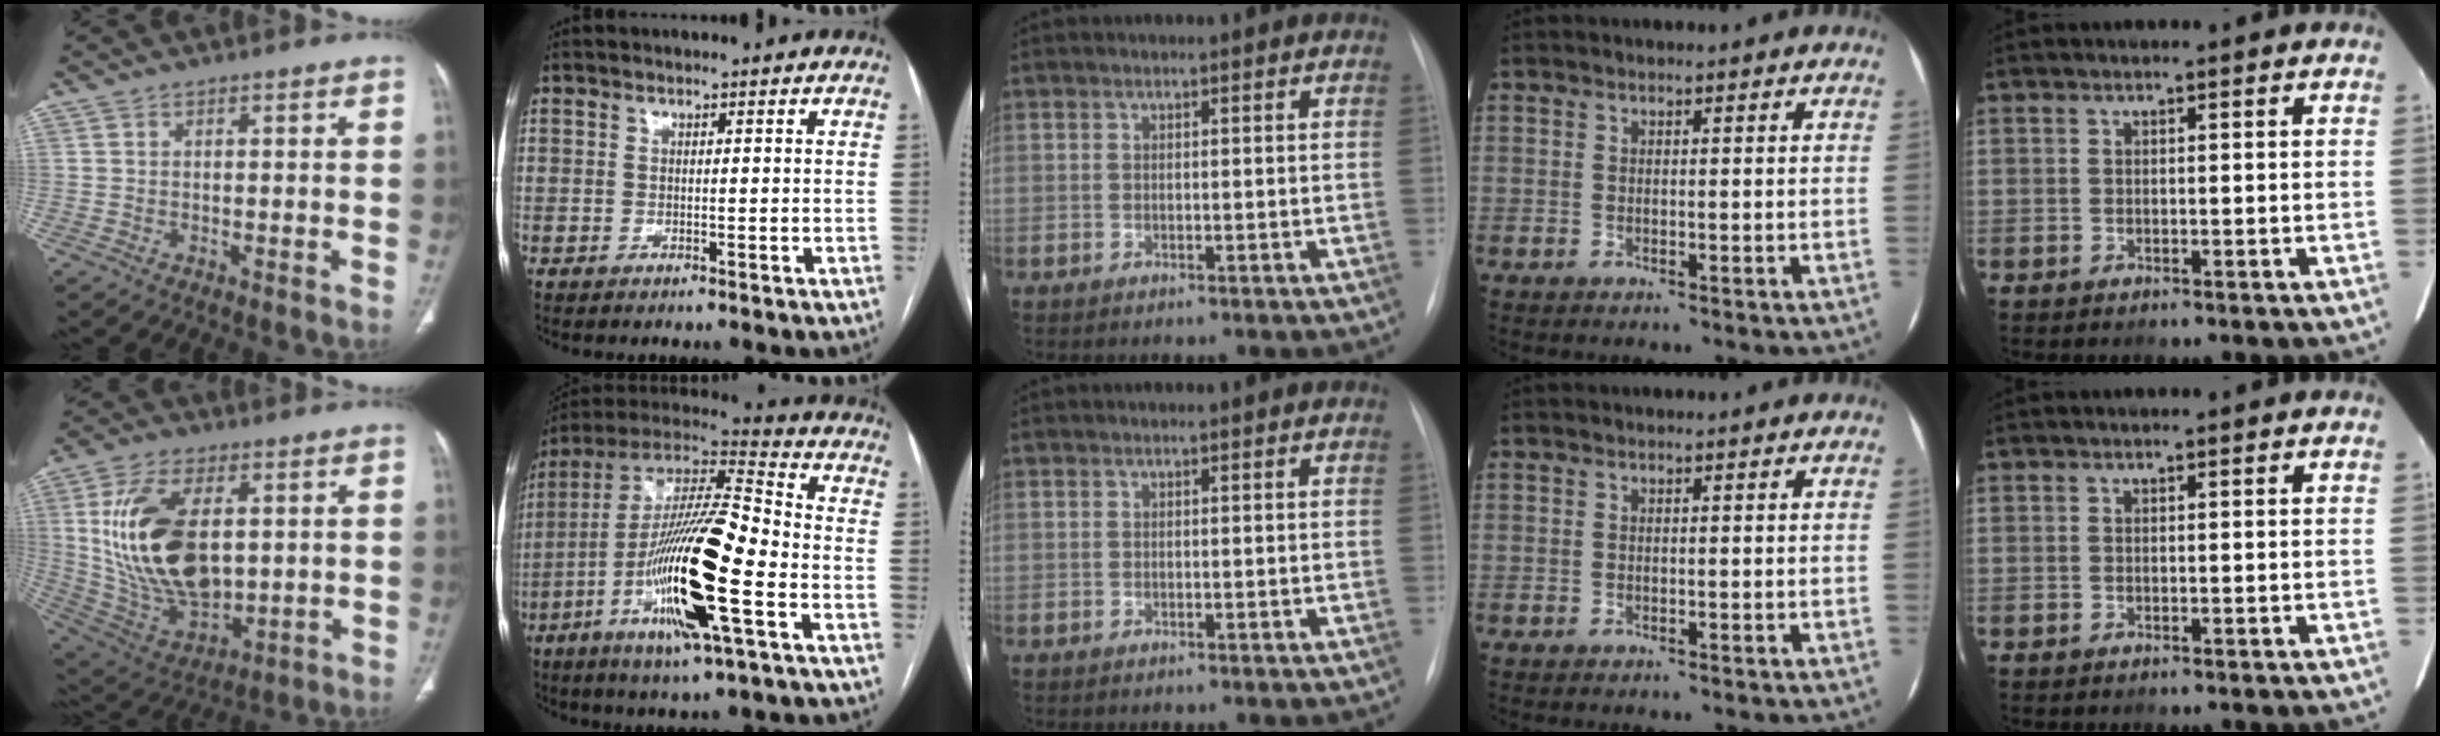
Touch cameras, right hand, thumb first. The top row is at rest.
{"thumb": {"total": 22.4, "force": [2.9, 12.4, 18.4], "torque": [-0.344, -0.018, 0.072]}, "index": {"total": 21.2, "force": [-6.5, 2.1, 20.1], "torque": [-0.394, -0.018, -0.119]}}